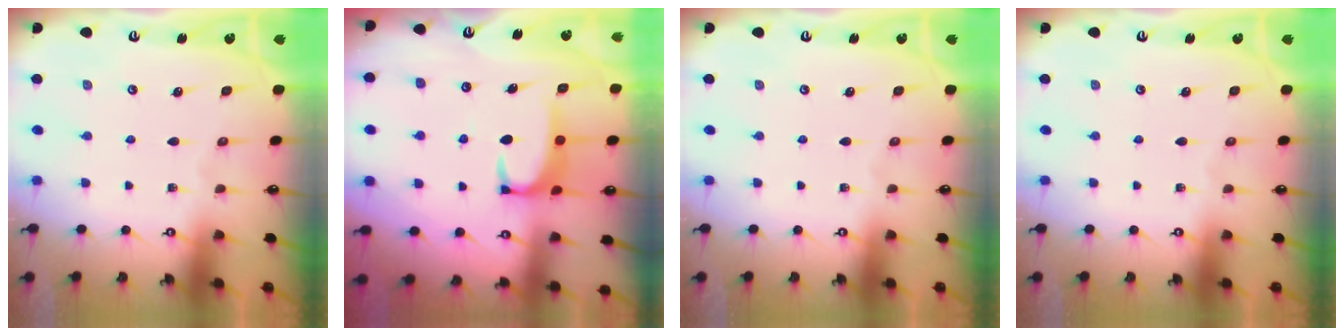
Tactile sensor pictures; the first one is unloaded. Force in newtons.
{"total": 2.6, "press": 2.6, "slide": 0.5}
{"total": 0.0}
{"total": 0.0}